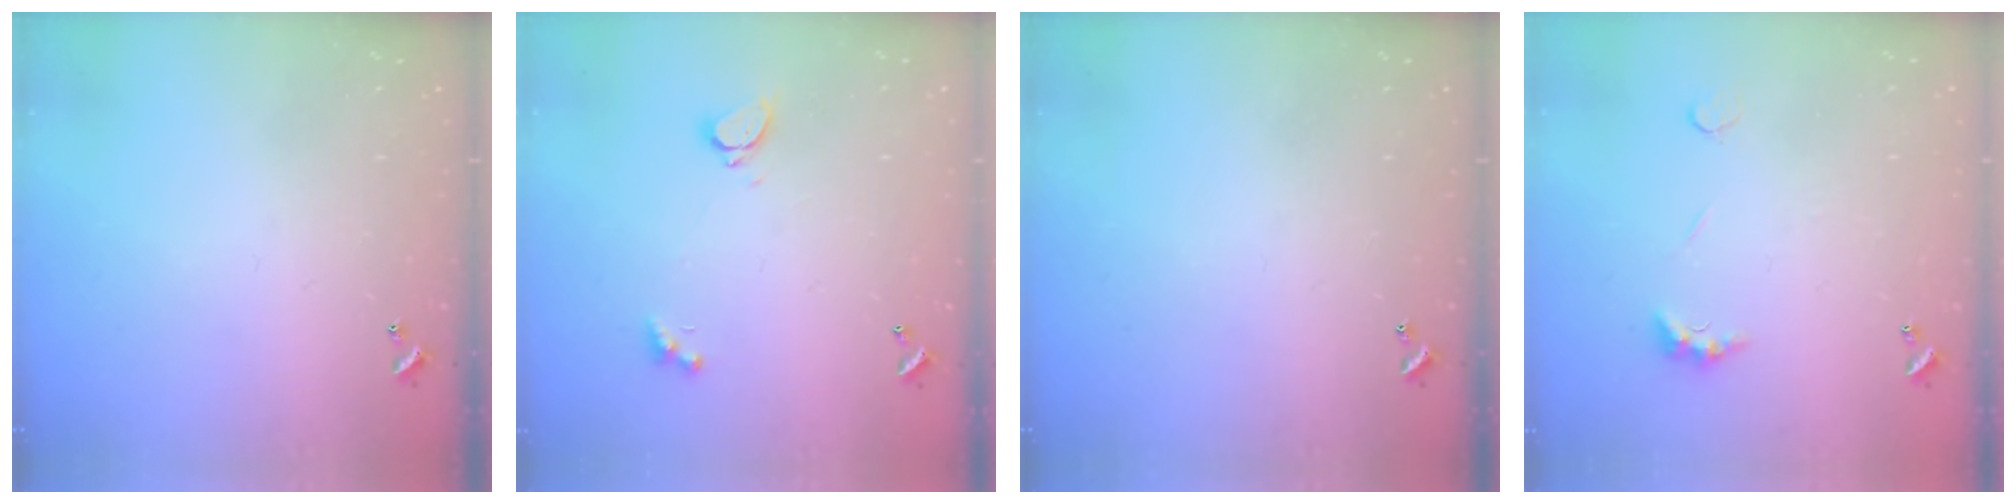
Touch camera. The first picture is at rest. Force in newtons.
{"total": 2.3, "press": 2.2, "slide": 0.7}
{"total": 0.0}
{"total": 2.5, "press": 2.4, "slide": 0.7}